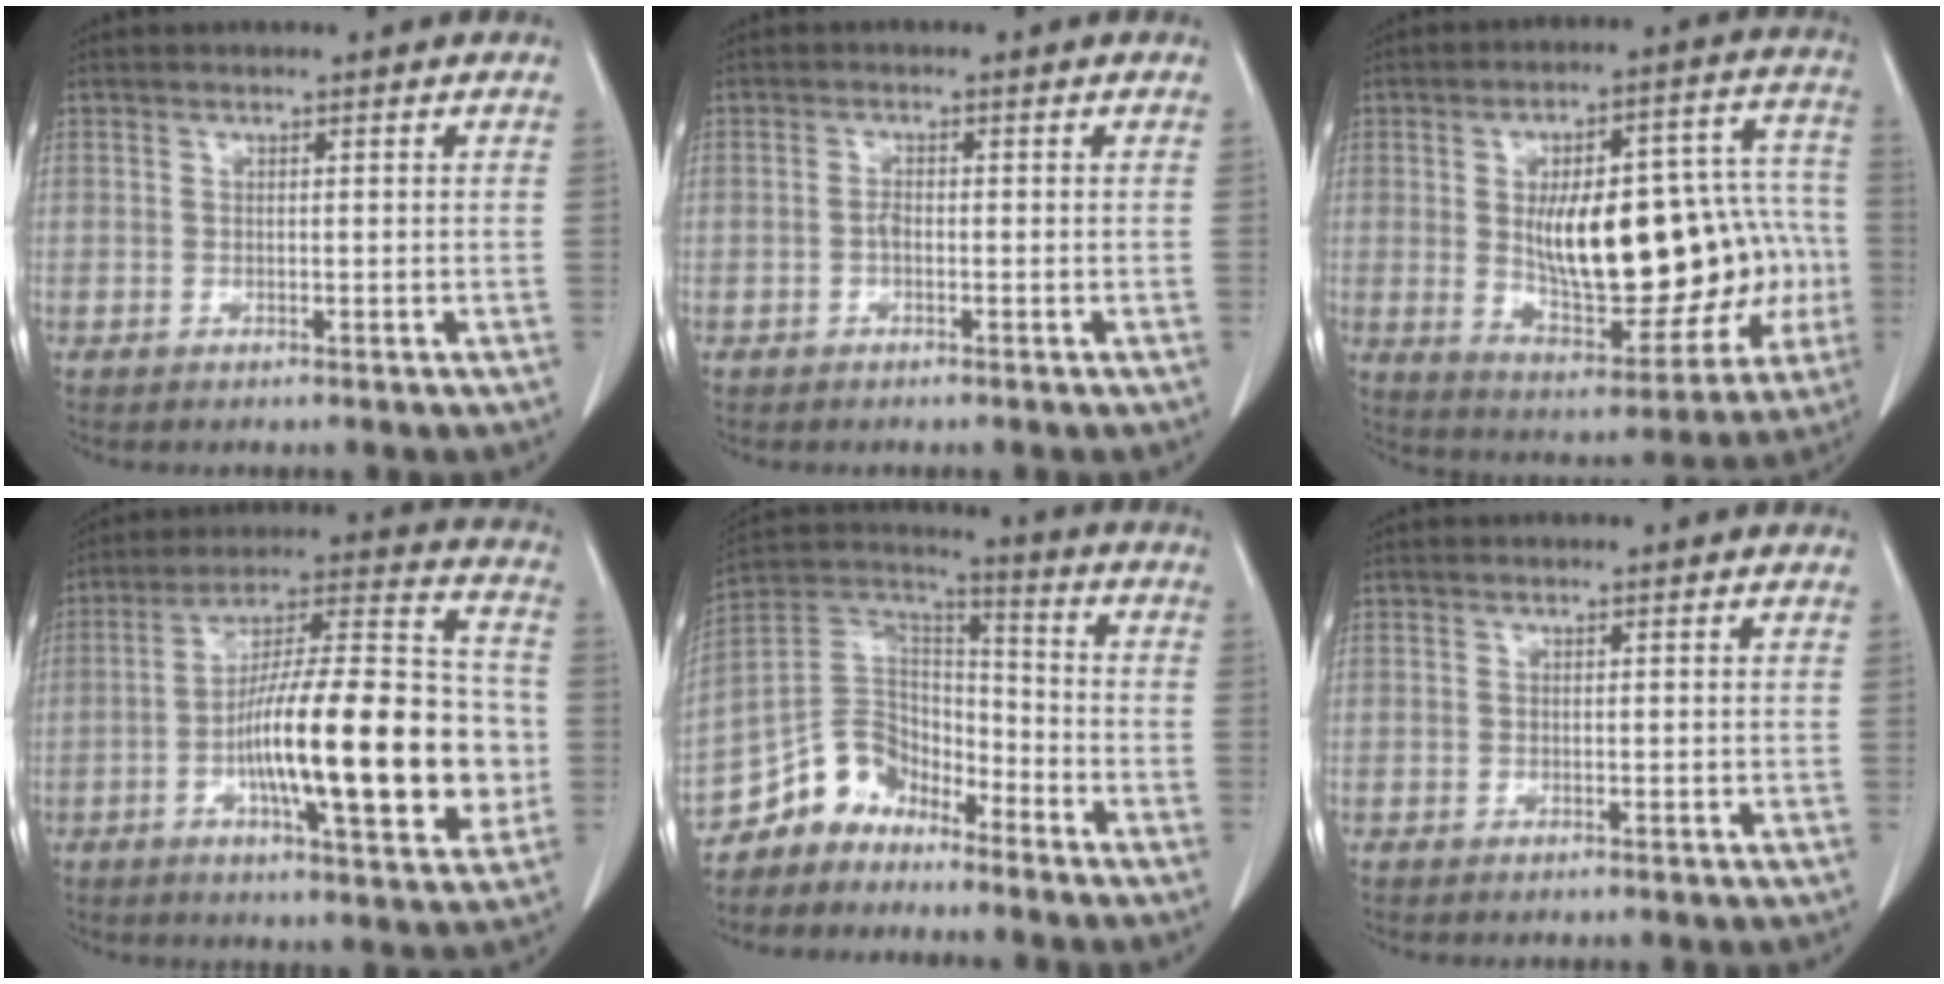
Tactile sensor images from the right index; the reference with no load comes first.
{"total": 1.0, "force": [-0.3, 0.5, 0.9], "torque": [-0.015, 0.005, -0.005]}
{"total": 23.8, "force": [-1.4, 9.9, 21.6], "torque": [-0.286, 0.043, 0.005]}
{"total": 22.6, "force": [-4.0, 4.4, 21.8], "torque": [-0.330, 0.017, -0.059]}
{"total": 9.7, "force": [-7.8, 5.6, 1.1], "torque": [-0.020, 0.057, -0.155]}
{"total": 0.0}